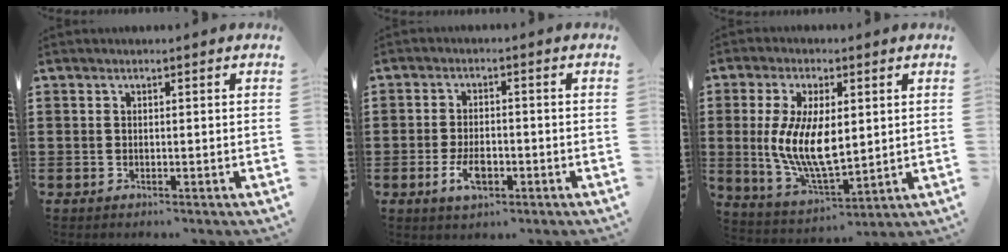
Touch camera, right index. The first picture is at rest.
{"total": 4.7, "force": [-1.8, 2.0, 3.8], "torque": [-0.086, -0.005, -0.035]}
{"total": 10.6, "force": [0.6, 4.9, 9.3], "torque": [-0.191, 0.002, 0.014]}